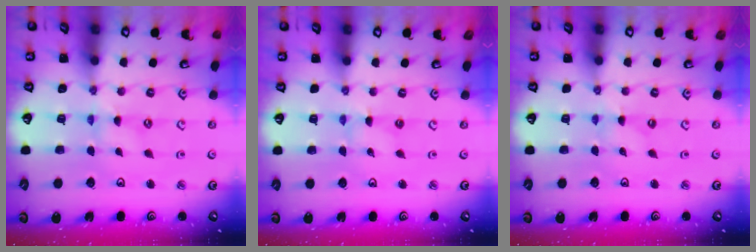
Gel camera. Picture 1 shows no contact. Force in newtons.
{"total": 0.0}
{"total": 0.0}